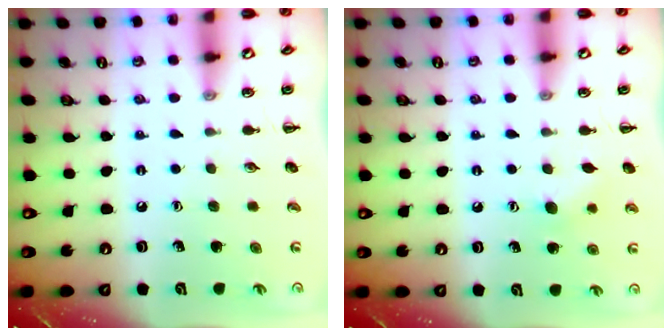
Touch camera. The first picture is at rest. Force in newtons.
{"total": 6.8, "press": 6.6, "slide": 1.7}